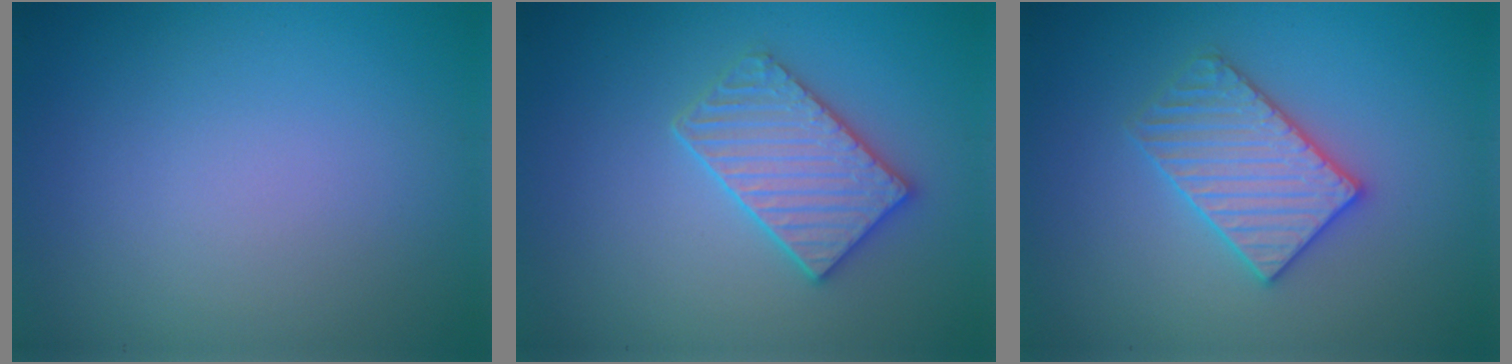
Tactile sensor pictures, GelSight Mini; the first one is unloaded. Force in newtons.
{"total": 3.4, "press": 3.3, "slide": 0.8}
{"total": 3.4, "press": 3.4, "slide": 0.5}